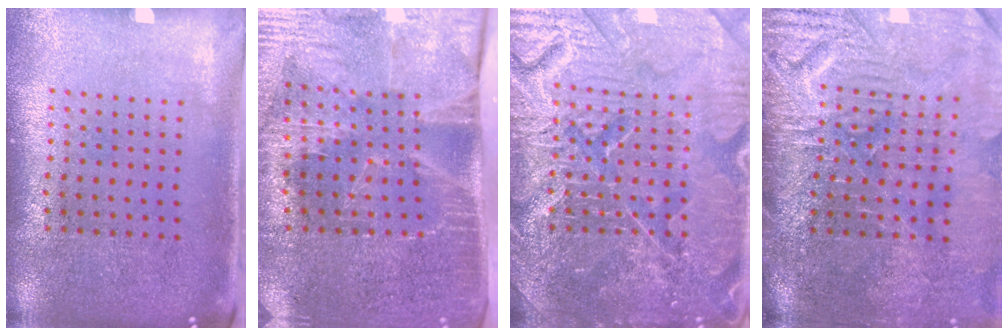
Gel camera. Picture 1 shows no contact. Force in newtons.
{"total": 4.3, "press": 3.6, "slide": 2.3}
{"total": 7.2, "press": 7.2, "slide": 0.9}
{"total": 4.8, "press": 4.1, "slide": 2.5}